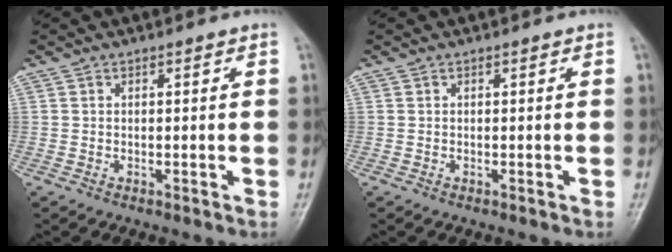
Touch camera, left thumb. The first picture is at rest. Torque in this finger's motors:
{"motor_torque": [0.00, 0.00, -0.03, 0.03, 0.00]}